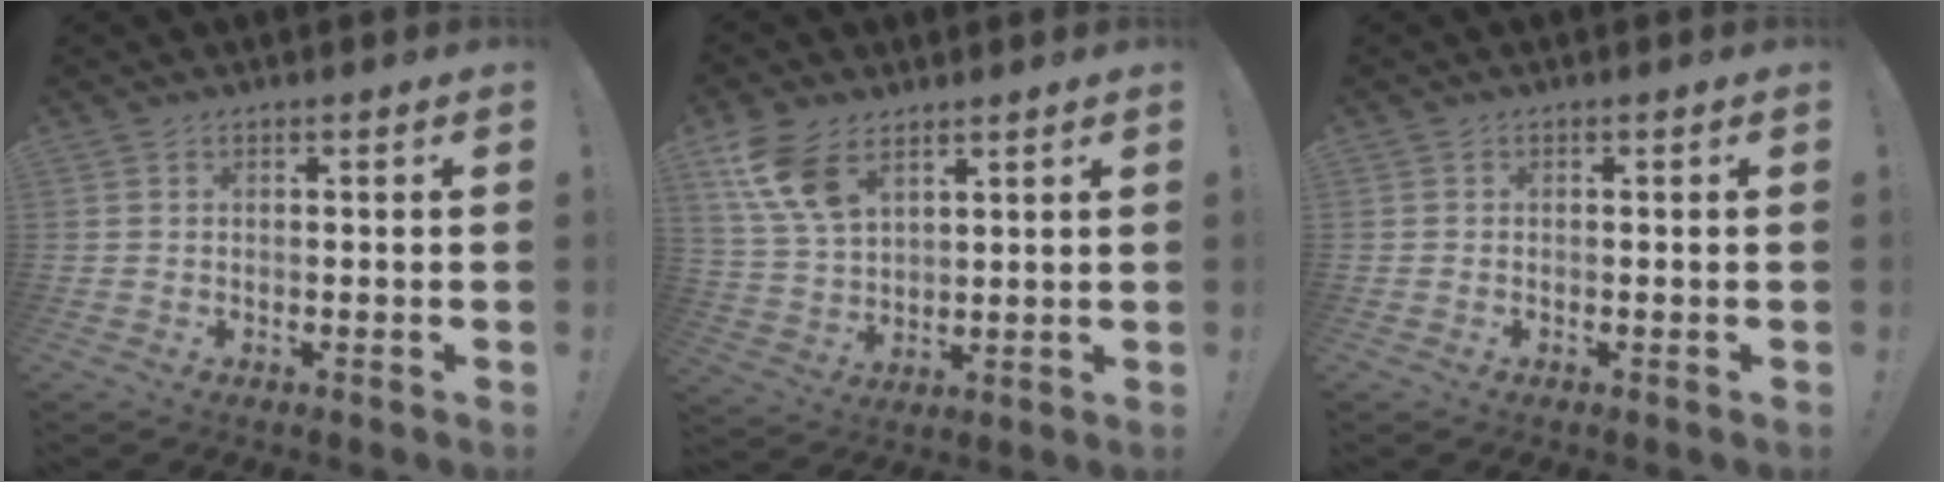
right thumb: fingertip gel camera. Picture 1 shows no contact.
{"total": 11.9, "force": [7.0, 6.5, 7.1], "torque": [-0.135, -0.024, 0.135]}
{"total": 0.0}